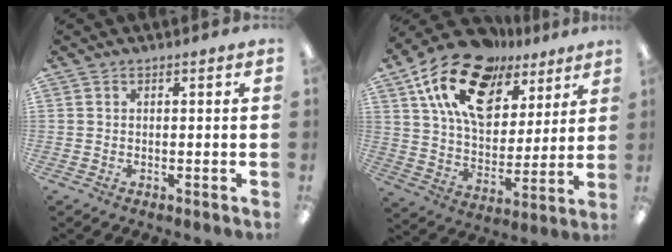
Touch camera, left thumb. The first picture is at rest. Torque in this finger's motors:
{"motor_torque": [2.39, 2.39, 1.38, -1.39, 0.50]}